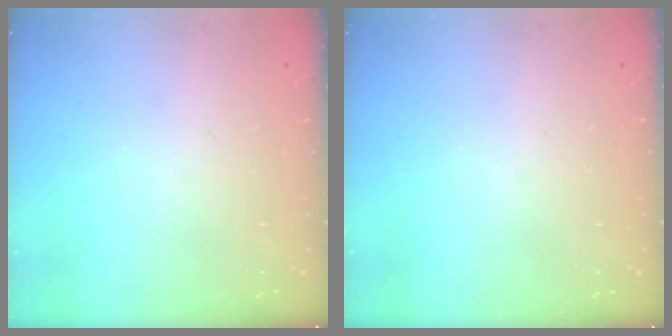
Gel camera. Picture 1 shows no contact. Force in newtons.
{"total": 0.0}